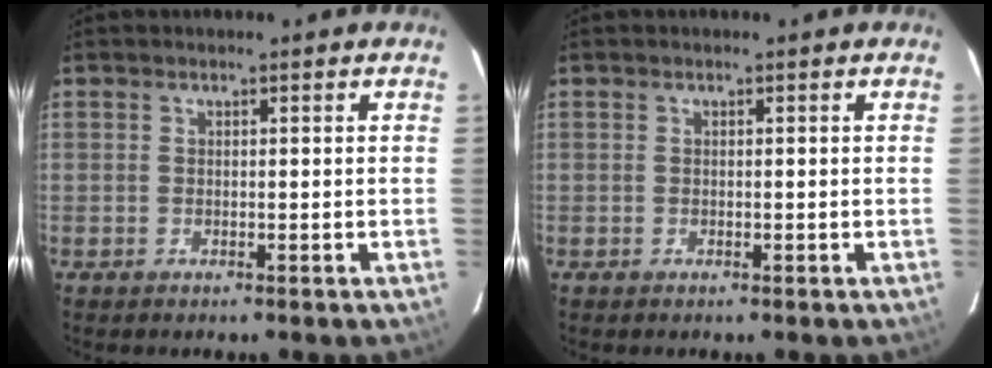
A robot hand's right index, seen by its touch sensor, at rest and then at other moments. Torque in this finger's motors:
{"motor_torque": [-0.01, -0.04, 0.03, 0.01]}